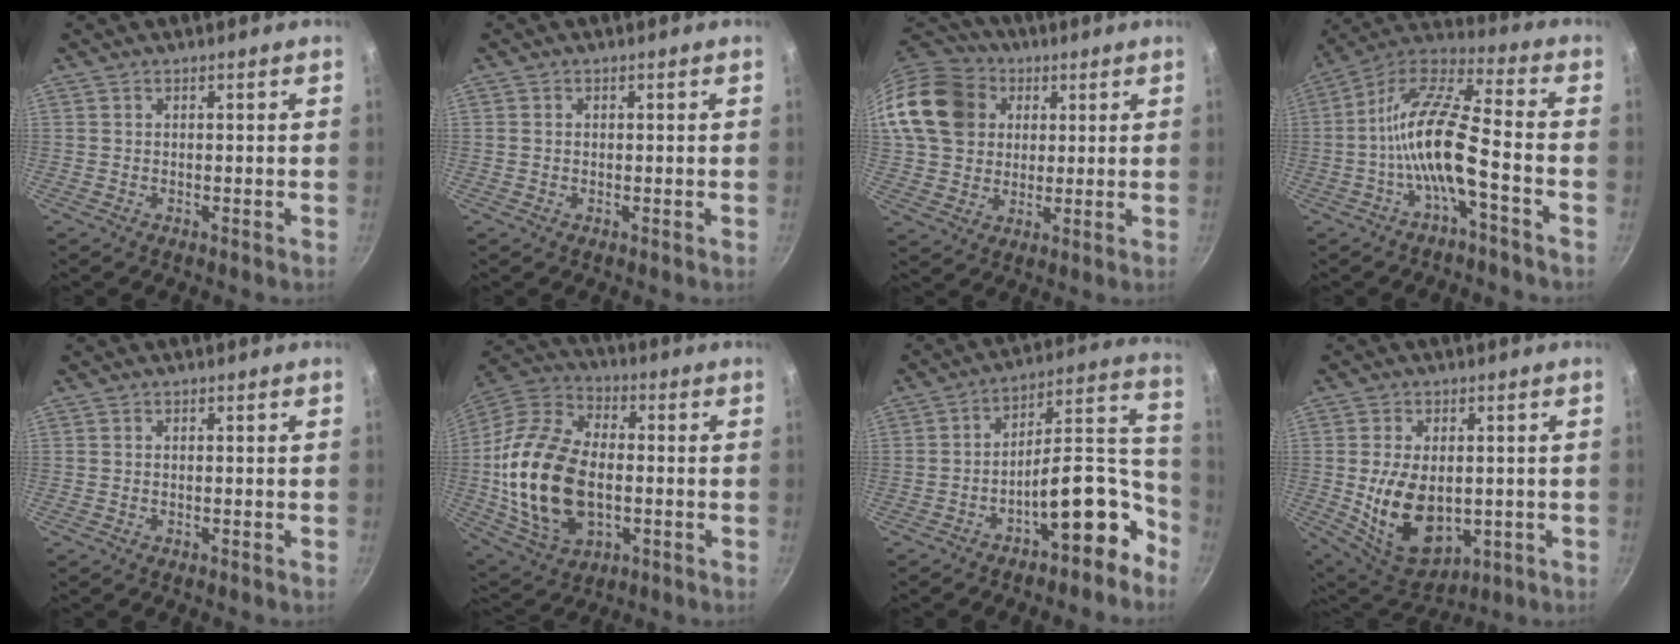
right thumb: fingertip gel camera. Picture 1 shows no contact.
{"total": 0.8, "force": [0.0, 0.7, 0.3], "torque": [-0.005, 0.003, 0.000]}
{"total": 18.1, "force": [5.2, 15.0, 8.8], "torque": [-0.158, 0.022, 0.095]}
{"total": 14.0, "force": [-4.3, 3.7, 12.8], "torque": [-0.250, 0.044, -0.091]}
{"total": 0.0}
{"total": 22.8, "force": [-2.2, 14.2, 17.7], "torque": [-0.341, 0.021, -0.038]}
{"total": 15.2, "force": [-8.2, 6.4, 11.1], "torque": [-0.090, 0.109, -0.127]}
{"total": 14.3, "force": [-1.0, 9.1, 10.9], "torque": [-0.170, -0.013, 0.007]}